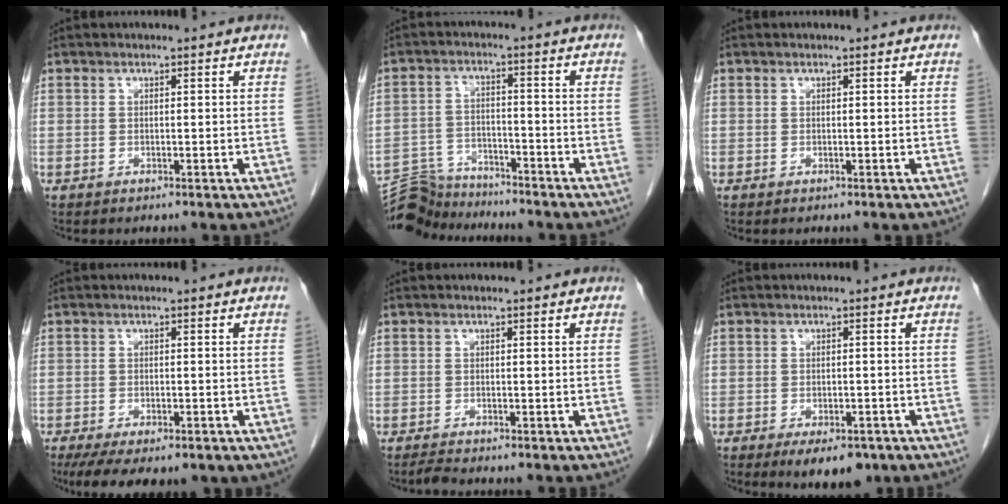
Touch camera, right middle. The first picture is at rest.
{"total": 9.5, "force": [-9.3, 1.4, -0.7], "torque": [0.007, 0.031, -0.171]}
{"total": 0.0}
{"total": 10.8, "force": [-7.0, 4.5, 6.9], "torque": [-0.113, -0.014, -0.094]}
{"total": 1.0, "force": [-1.0, -0.2, 0.2], "torque": [-0.012, -0.006, -0.019]}
{"total": 6.6, "force": [-4.4, 3.0, 3.9], "torque": [-0.048, -0.002, -0.059]}